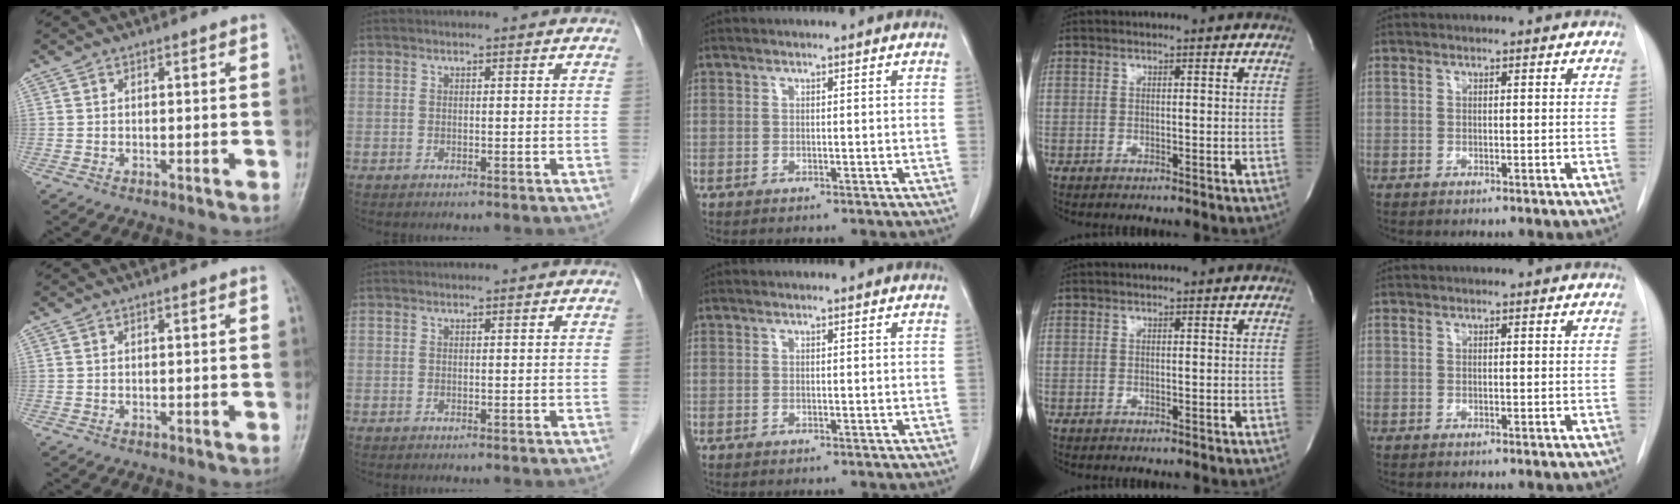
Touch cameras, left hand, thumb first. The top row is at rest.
{}